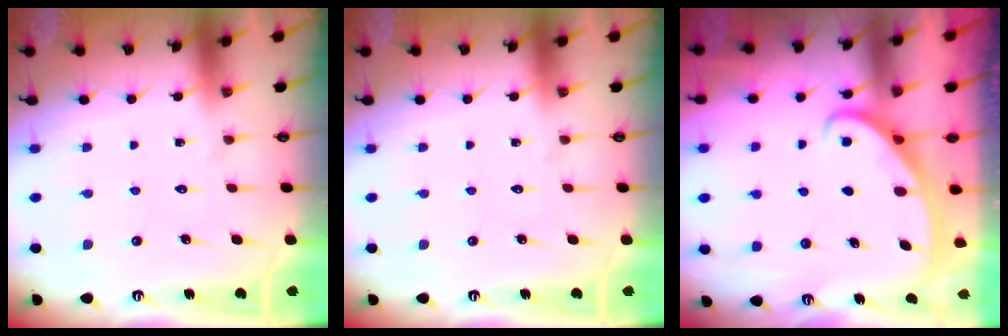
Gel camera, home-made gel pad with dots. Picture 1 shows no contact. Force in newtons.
{"total": 0.0}
{"total": 2.4, "press": 2.4, "slide": 0.4}